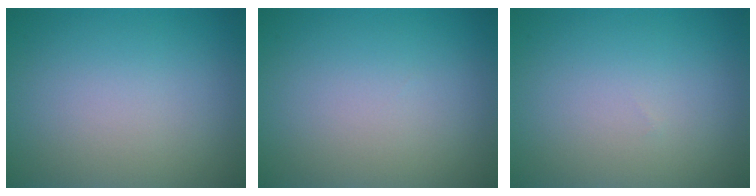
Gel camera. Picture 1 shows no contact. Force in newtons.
{"total": 0.0}
{"total": 0.0}